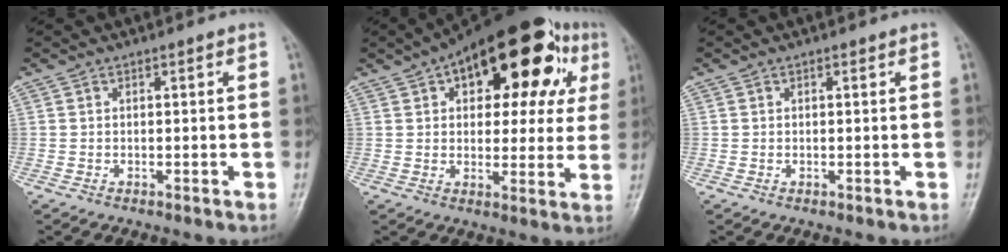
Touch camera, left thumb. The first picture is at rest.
{"total": 24.4, "force": [10.0, 12.1, 18.6], "torque": [-0.225, 0.021, 0.136]}
{"total": 0.0}